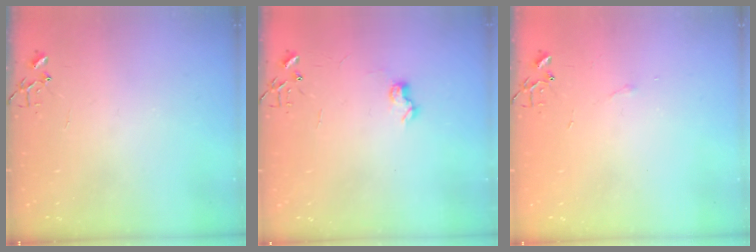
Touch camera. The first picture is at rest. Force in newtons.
{"total": 7.2, "press": 7.2, "slide": 0.6}
{"total": 3.3, "press": 3.2, "slide": 0.6}